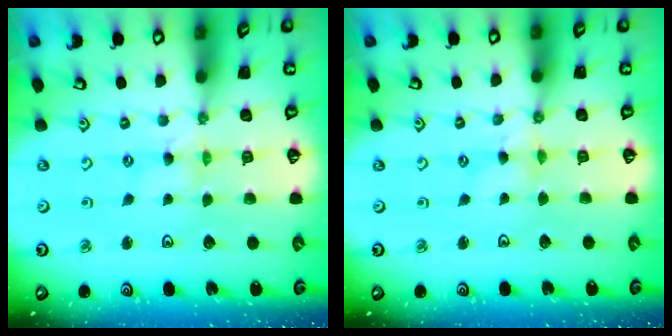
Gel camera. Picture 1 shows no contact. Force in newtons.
{"total": 1.1, "press": 1.1, "slide": 0.1}